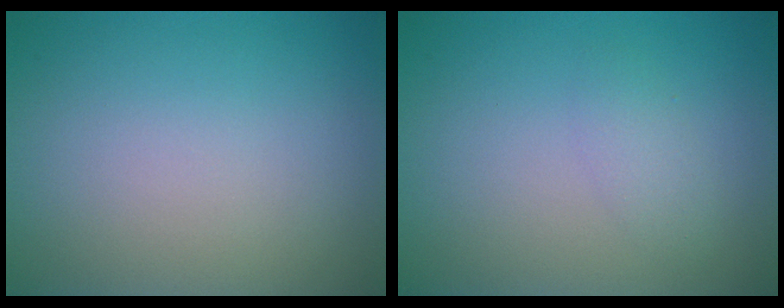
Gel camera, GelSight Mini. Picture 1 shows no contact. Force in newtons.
{"total": 1.3, "press": 1.3, "slide": 0.1}